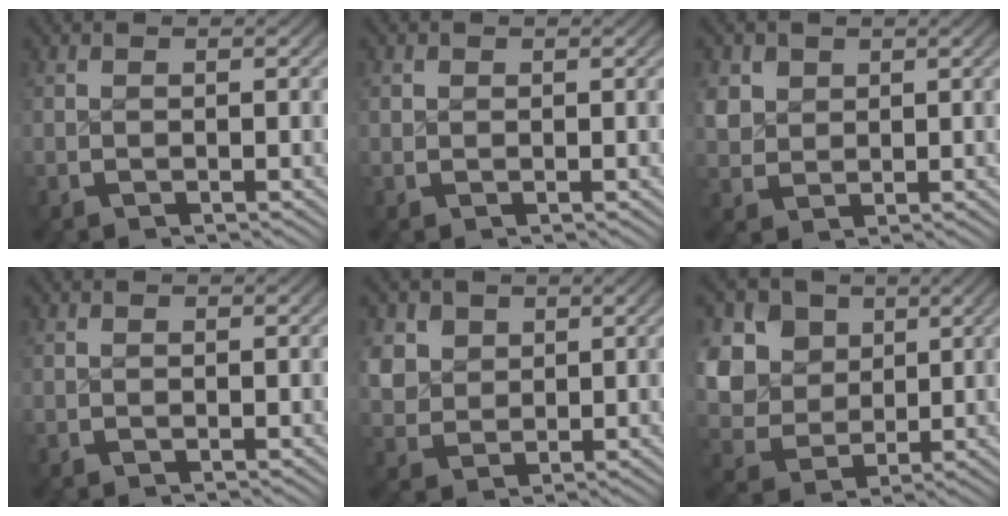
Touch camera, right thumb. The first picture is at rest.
{"total": 0.7, "force": [0.3, 0.6, 0.1], "torque": [-0.001, -0.004, 0.008]}
{"total": 3.6, "force": [1.2, 2.9, 1.6], "torque": [-0.047, -0.014, 0.037]}
{"total": 0.0}
{"total": 5.4, "force": [1.4, 4.5, 2.6], "torque": [-0.074, -0.025, 0.042]}
{"total": 13.1, "force": [1.4, 11.0, 6.9], "torque": [-0.168, -0.034, 0.023]}